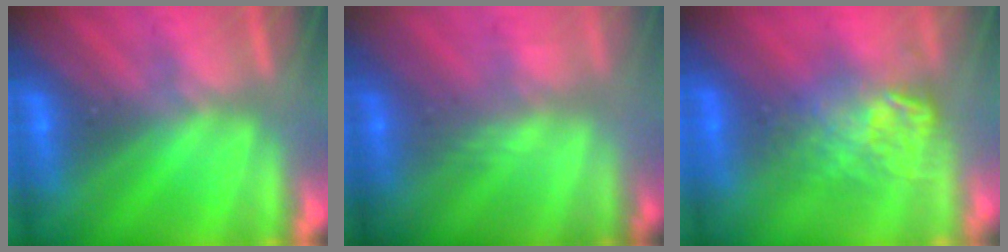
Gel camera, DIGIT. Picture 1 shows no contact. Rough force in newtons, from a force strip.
{"total": 2.8}
{"total": 7.9}